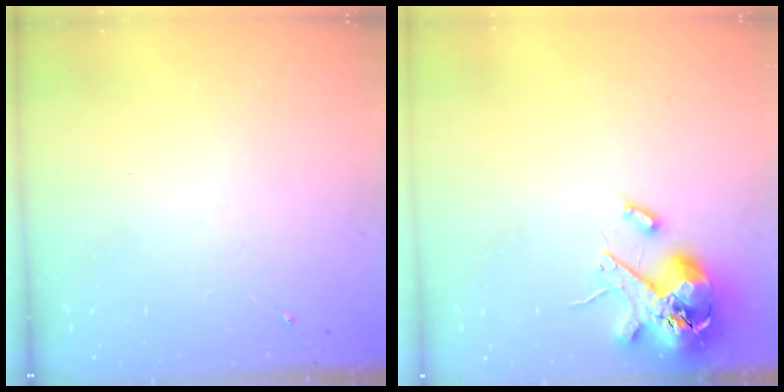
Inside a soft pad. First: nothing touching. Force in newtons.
{"total": 12.5, "press": 12.3, "slide": 2.1}